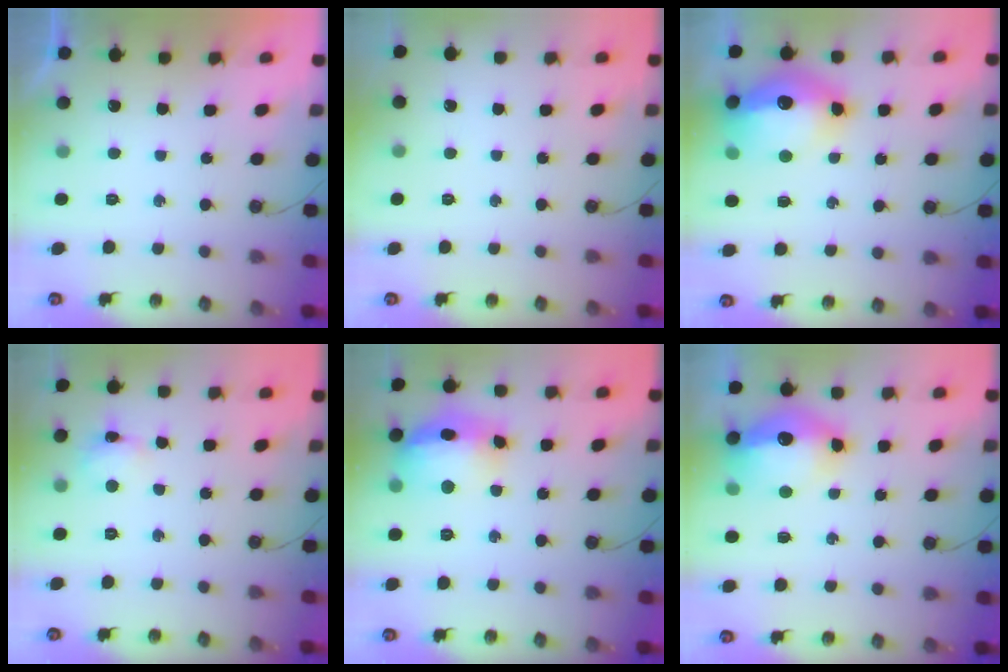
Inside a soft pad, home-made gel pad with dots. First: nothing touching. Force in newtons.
{"total": 0.0}
{"total": 17.7, "press": 17.6, "slide": 1.8}
{"total": 4.3, "press": 4.3, "slide": 0.1}
{"total": 17.4, "press": 17.3, "slide": 2.0}
{"total": 16.0, "press": 15.9, "slide": 1.8}